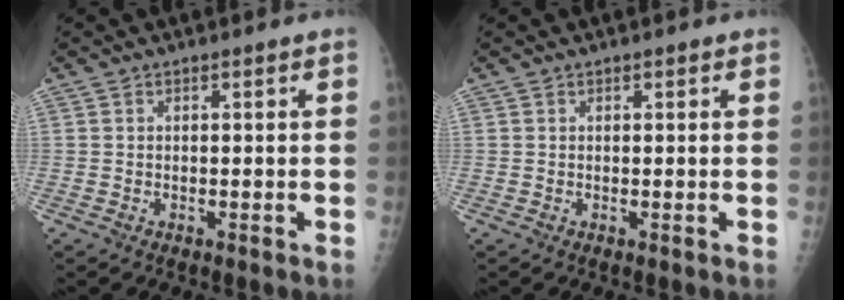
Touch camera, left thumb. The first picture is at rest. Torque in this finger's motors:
{"motor_torque": [-0.20, -0.06, -0.15, -0.09, -0.02]}